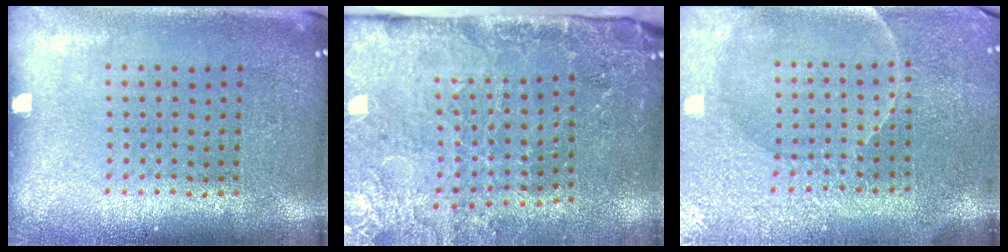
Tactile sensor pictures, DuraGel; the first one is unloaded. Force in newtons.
{"total": 3.3, "press": 3.2, "slide": 0.7}
{"total": 3.9, "press": 3.6, "slide": 1.4}